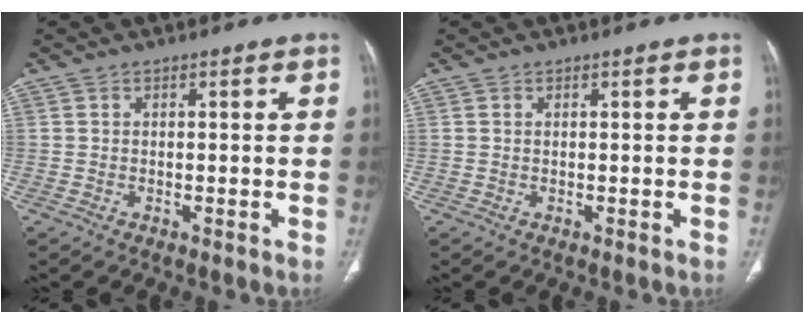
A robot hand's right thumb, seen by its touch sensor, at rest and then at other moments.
{"total": 0.0}